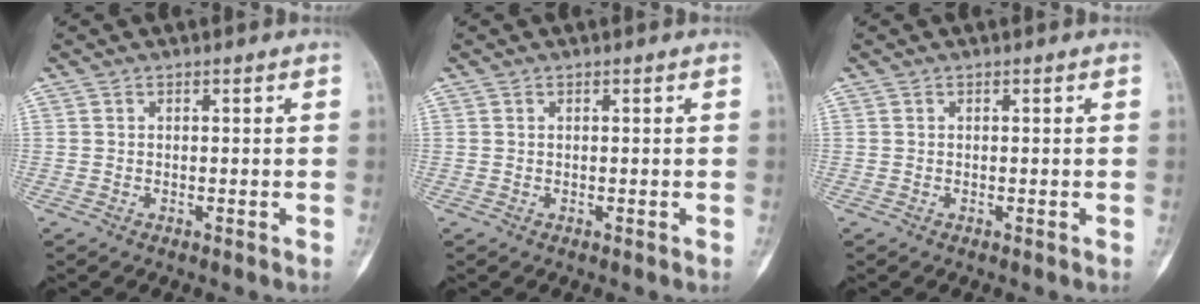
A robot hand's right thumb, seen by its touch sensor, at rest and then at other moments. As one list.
[{"total": 0.0}, {"total": 0.0}]